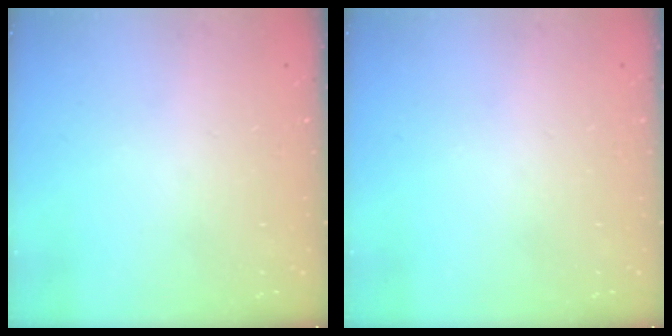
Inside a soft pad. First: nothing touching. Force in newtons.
{"total": 0.0}